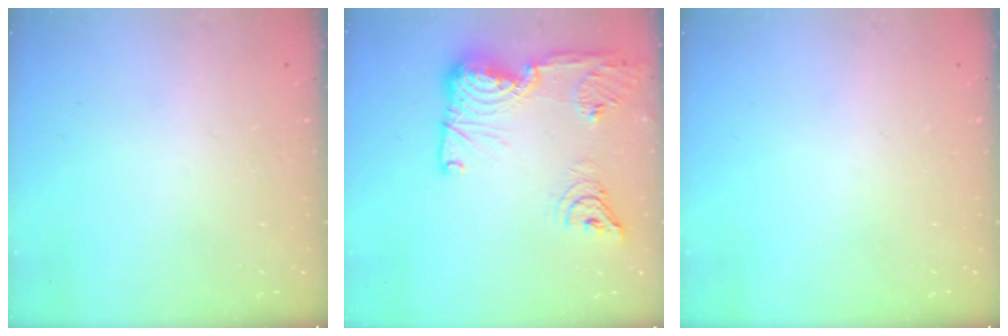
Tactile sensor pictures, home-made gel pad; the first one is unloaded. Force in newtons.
{"total": 21.8, "press": 20.6, "slide": 6.9}
{"total": 0.0}